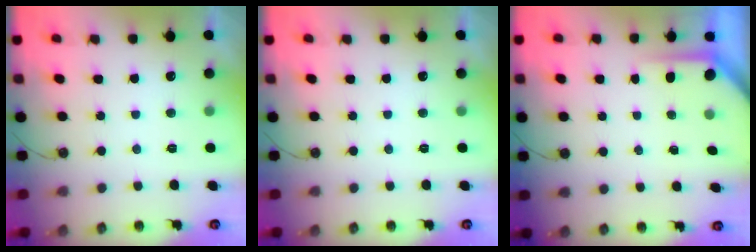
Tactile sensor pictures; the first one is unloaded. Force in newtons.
{"total": 0.0}
{"total": 3.8, "press": 3.8, "slide": 0.2}